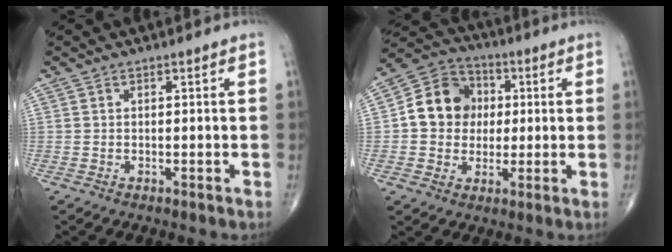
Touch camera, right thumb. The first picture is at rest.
{"total": 11.7, "force": [0.9, 10.2, 5.6], "torque": [-0.066, 0.021, 0.006]}